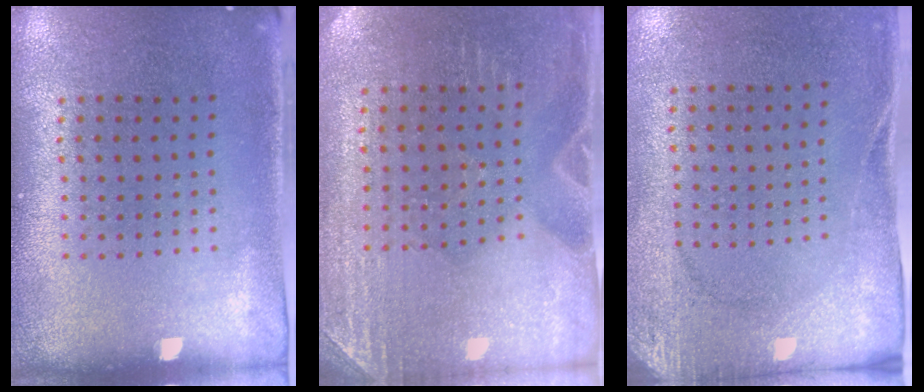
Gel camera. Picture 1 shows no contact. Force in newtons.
{"total": 2.9, "press": 2.8, "slide": 0.8}
{"total": 2.6, "press": 2.0, "slide": 1.6}